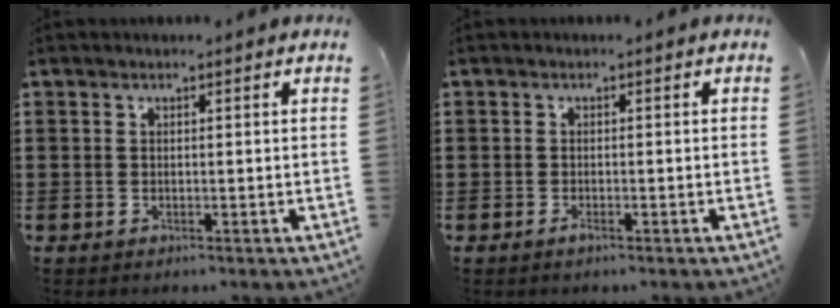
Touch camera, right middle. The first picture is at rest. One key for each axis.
{"total": 0.8, "fx": -0.6, "fy": 0.3, "fz": 0.4, "tx": -0.009, "ty": -0.004, "tz": -0.011}